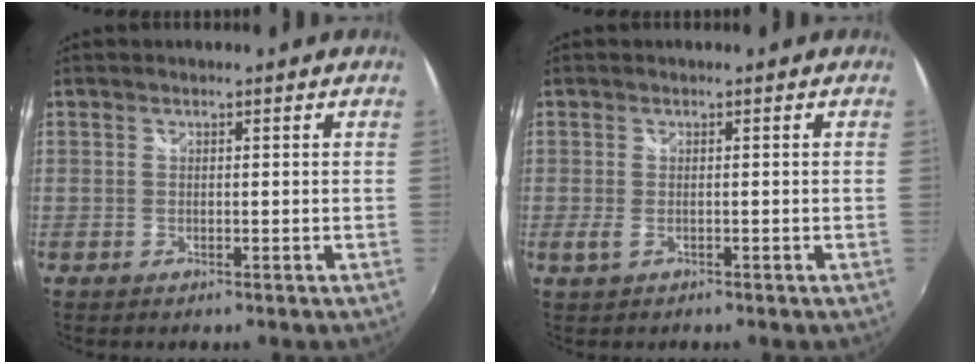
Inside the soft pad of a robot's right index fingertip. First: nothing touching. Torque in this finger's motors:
{"motor_torque": [0.11, -0.04, 0.20, 0.03]}